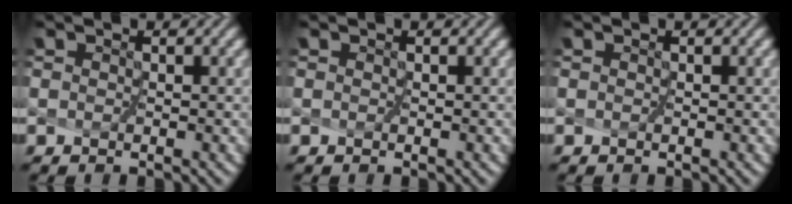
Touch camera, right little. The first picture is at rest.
{"total": 0.0}
{"total": 0.0}